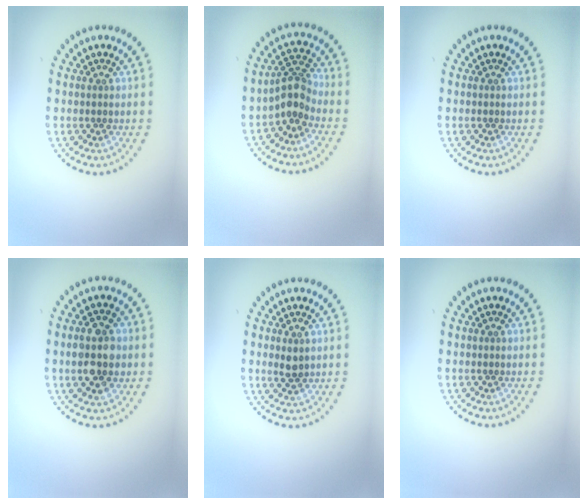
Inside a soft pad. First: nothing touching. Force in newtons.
{"total": 2.9, "press": 2.2, "slide": 1.9}
{"total": 0.0}
{"total": 4.5, "press": 4.5, "slide": 0.1}
{"total": 1.2, "press": 1.2, "slide": 0.3}
{"total": 0.0}